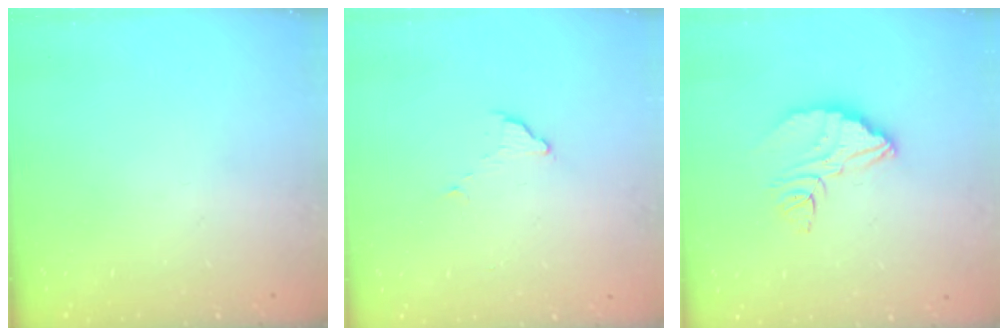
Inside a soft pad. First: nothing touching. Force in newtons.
{"total": 4.3, "press": 4.3, "slide": 0.2}
{"total": 9.6, "press": 9.6, "slide": 0.7}